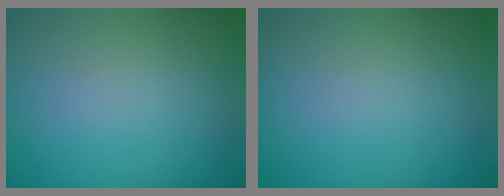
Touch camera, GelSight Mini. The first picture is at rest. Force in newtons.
{"total": 0.0}